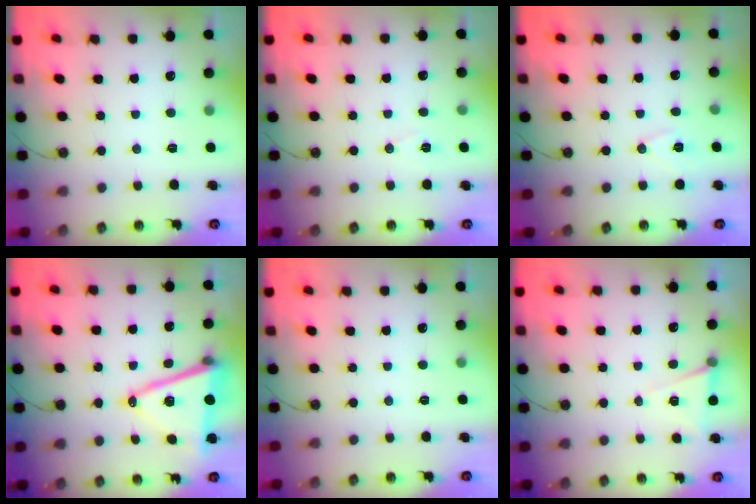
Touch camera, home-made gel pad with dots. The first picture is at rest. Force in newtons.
{"total": 5.6, "press": 3.2, "slide": 4.5}
{"total": 7.6, "press": 6.1, "slide": 4.5}
{"total": 15.3, "press": 14.9, "slide": 3.7}
{"total": 0.0}
{"total": 5.7, "press": 3.5, "slide": 4.5}